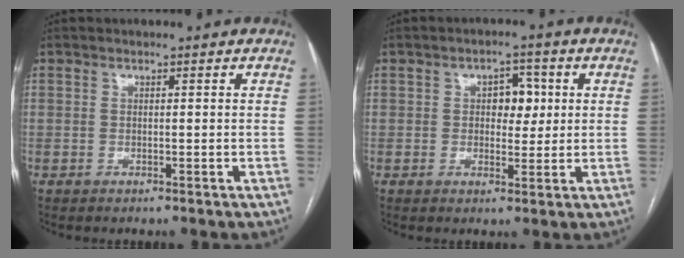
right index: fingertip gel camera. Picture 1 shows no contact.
{"total": 4.6, "force": [0.9, 2.8, 3.5], "torque": [-0.047, 0.011, 0.015]}